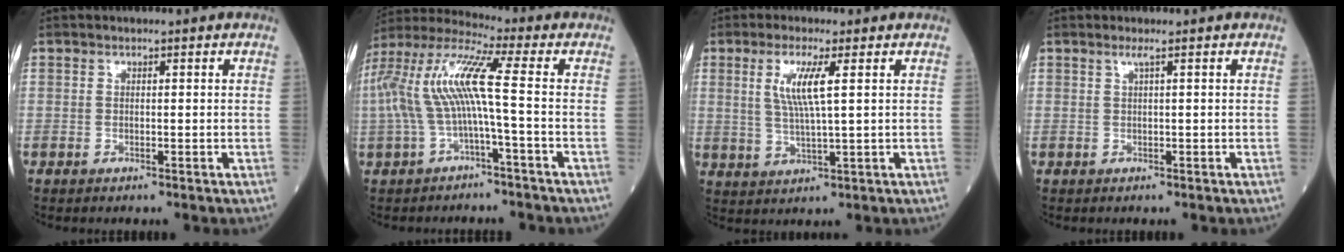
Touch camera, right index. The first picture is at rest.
{"total": 10.9, "force": [-1.0, 0.8, 10.8], "torque": [-0.235, 0.037, -0.027]}
{"total": 6.0, "force": [1.8, 0.2, 5.7], "torque": [-0.122, -0.001, 0.040]}
{"total": 0.7, "force": [0.4, -0.2, 0.6], "torque": [-0.020, 0.003, 0.012]}